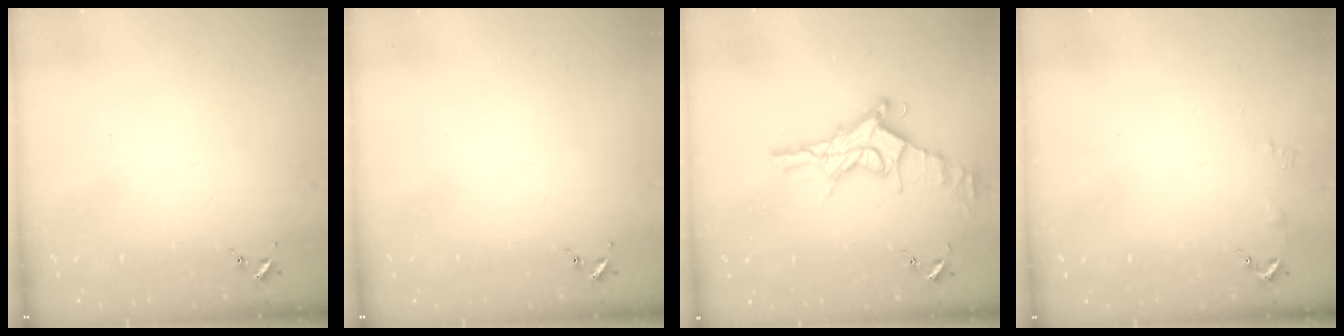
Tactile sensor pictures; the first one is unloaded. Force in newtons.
{"total": 0.0}
{"total": 17.3, "press": 17.2, "slide": 1.4}
{"total": 2.4, "press": 2.4, "slide": 0.3}